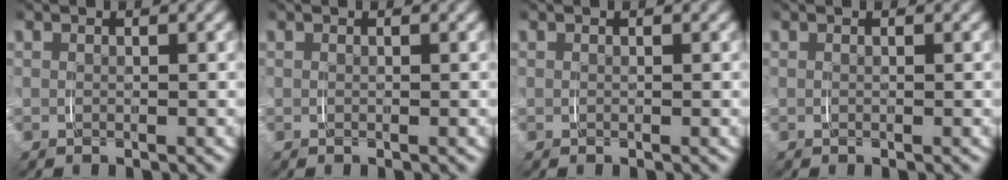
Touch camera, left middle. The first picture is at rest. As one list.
[{"total": 0.0}, {"total": 0.0}, {"total": 0.0}]